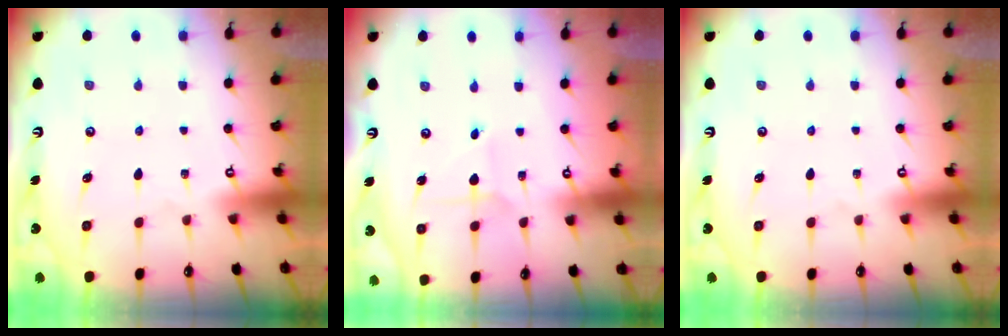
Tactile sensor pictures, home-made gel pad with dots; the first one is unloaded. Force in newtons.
{"total": 2.9, "press": 2.9, "slide": 0.3}
{"total": 0.0}